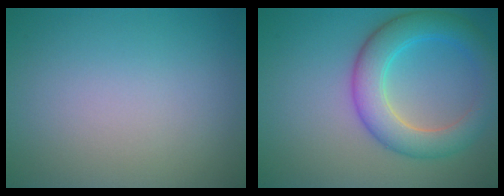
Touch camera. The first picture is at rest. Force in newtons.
{"total": 5.9, "press": 5.9, "slide": 0.1}